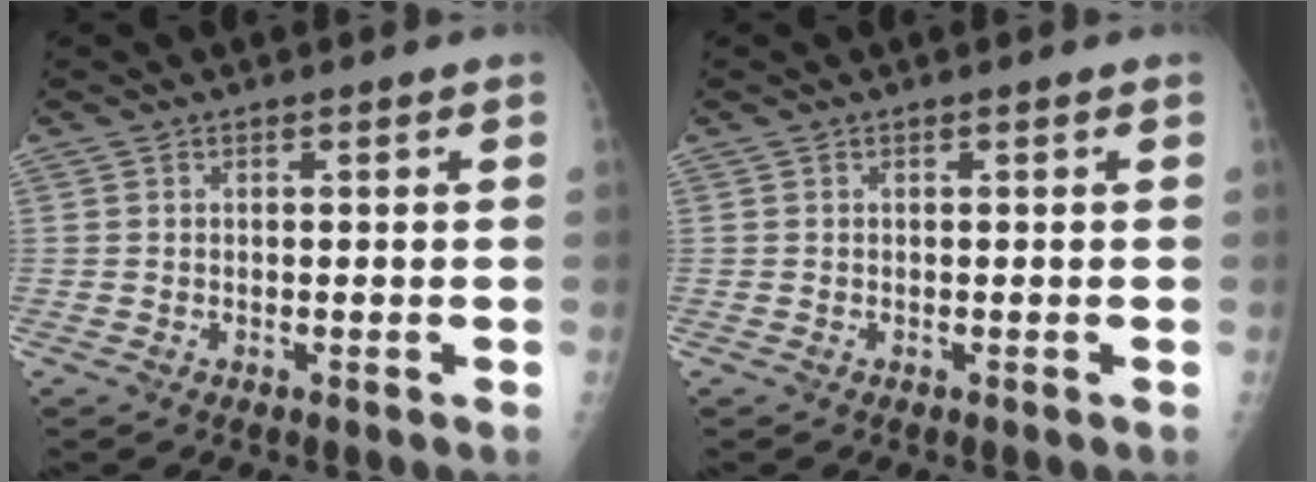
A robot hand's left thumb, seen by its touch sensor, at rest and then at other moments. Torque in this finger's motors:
{"motor_torque": [0.00, 0.00, -0.03, -0.03, 0.00]}